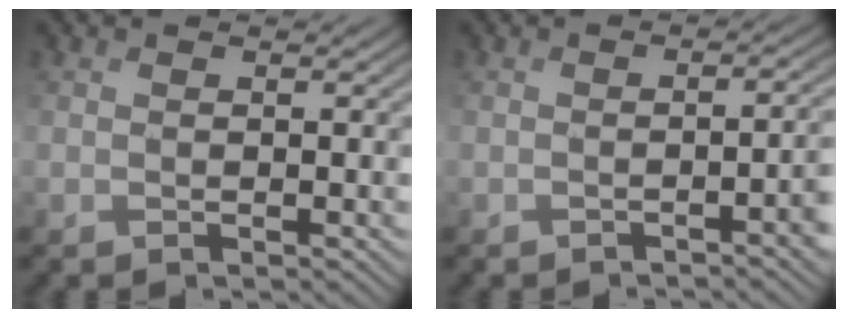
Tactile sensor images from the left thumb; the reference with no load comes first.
{"total": 3.6, "force": [-1.3, 0.8, 3.2], "torque": [-0.034, 0.007, -0.028]}